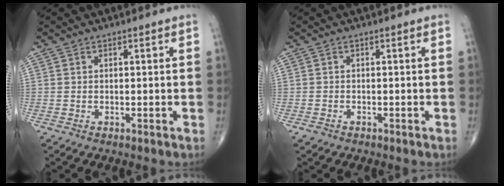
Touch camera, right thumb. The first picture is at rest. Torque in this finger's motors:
{"motor_torque": [0.76, 0.29, -0.03, -0.06, -0.02]}